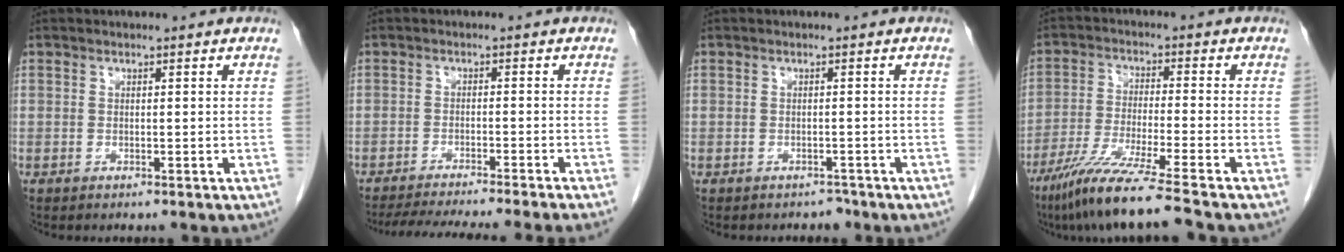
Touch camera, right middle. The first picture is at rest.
{"total": 12.8, "force": [-11.3, -1.4, 5.8], "torque": [-0.068, -0.027, -0.165]}
{"total": 1.4, "force": [-1.2, 0.7, -0.2], "torque": [0.004, 0.001, -0.018]}
{"total": 11.2, "force": [-8.5, -1.4, 7.1], "torque": [-0.127, -0.043, -0.151]}